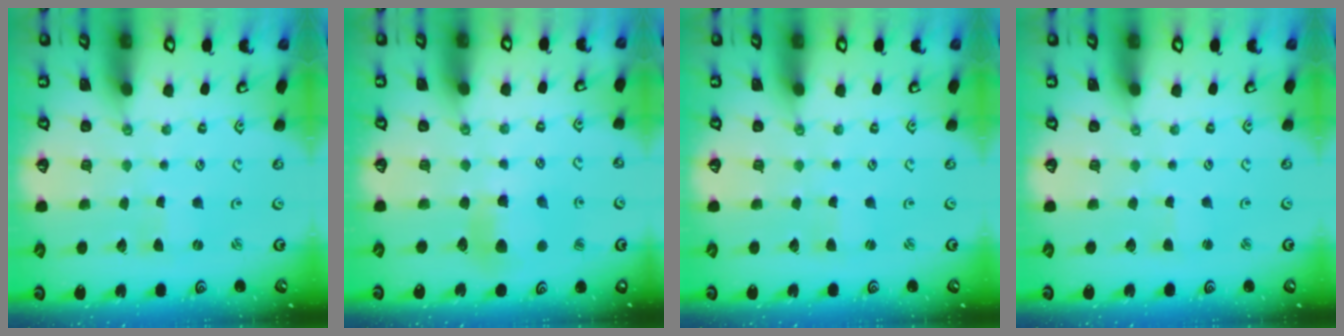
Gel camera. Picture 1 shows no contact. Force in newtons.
{"total": 6.5, "press": 6.5, "slide": 0.2}
{"total": 1.2, "press": 1.2, "slide": 0.2}
{"total": 1.9, "press": 1.8, "slide": 0.4}